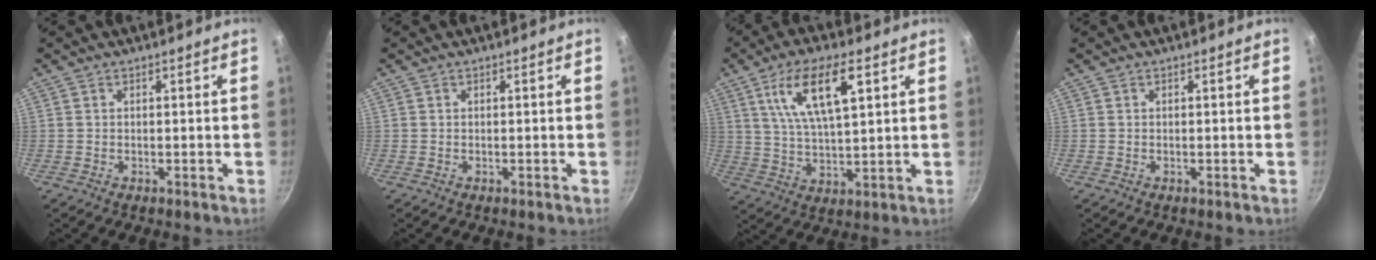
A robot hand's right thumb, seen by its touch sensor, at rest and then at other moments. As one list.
[{"total": 0.0}, {"total": 13.5, "force": [5.4, 4.8, 11.4], "torque": [-0.195, -0.010, 0.103]}, {"total": 0.0}]